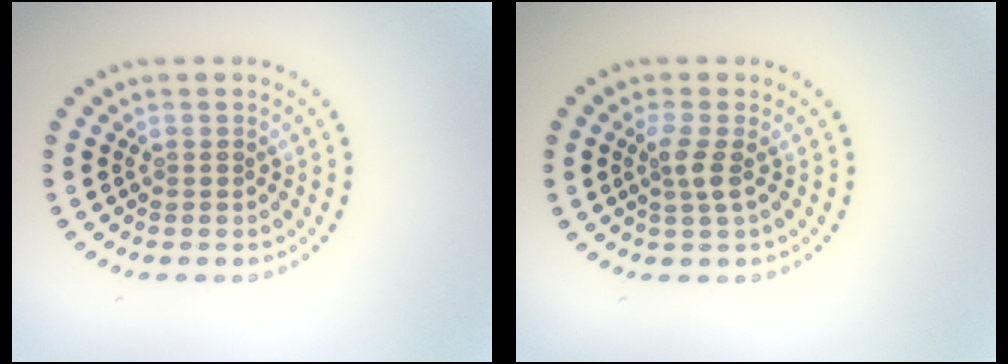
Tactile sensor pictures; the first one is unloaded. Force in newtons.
{"total": 1.8, "press": 1.4, "slide": 1.0}